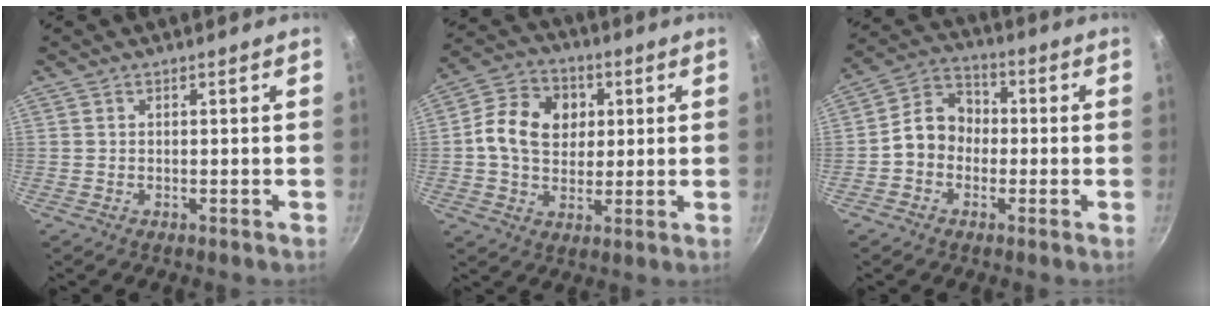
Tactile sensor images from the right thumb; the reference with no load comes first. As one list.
[{"total": 12.9, "force": [2.1, 10.2, 7.5], "torque": [-0.111, 0.009, 0.023]}, {"total": 8.6, "force": [-1.2, 7.2, 4.6], "torque": [-0.045, 0.032, -0.041]}]